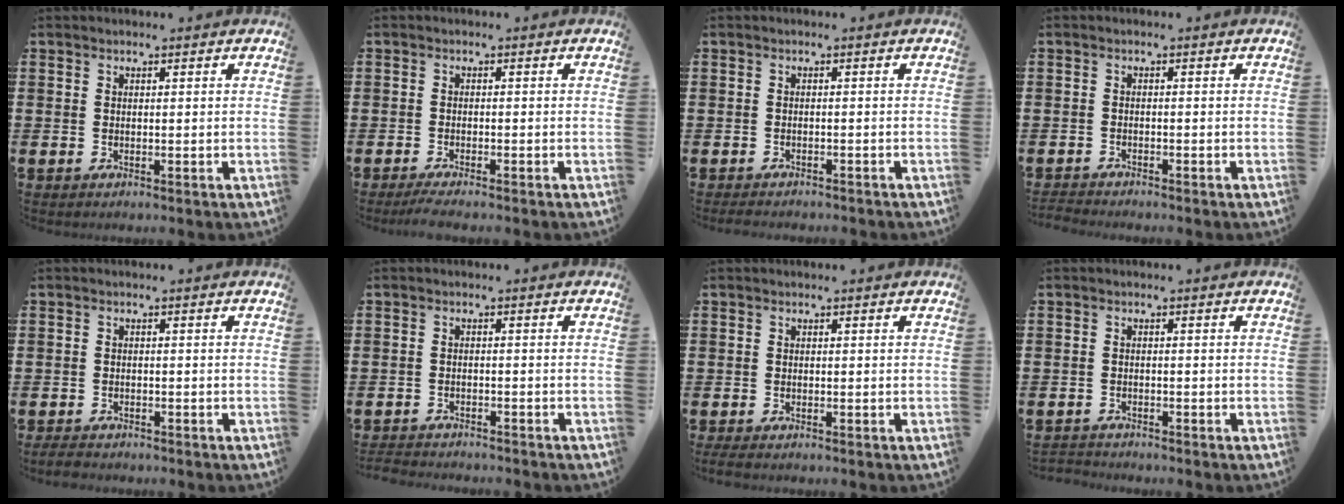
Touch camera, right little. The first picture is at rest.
{"total": 1.4, "force": [-1.1, 0.0, 0.9], "torque": [-0.014, 0.001, -0.021]}
{"total": 1.1, "force": [-1.1, 0.1, 0.2], "torque": [-0.006, 0.001, -0.023]}
{"total": 1.2, "force": [-1.2, 0.0, 0.1], "torque": [-0.004, 0.001, -0.025]}
{"total": 1.2, "force": [-1.1, 0.3, 0.3], "torque": [-0.009, 0.003, -0.024]}
{"total": 2.0, "force": [-2.0, 0.1, 0.0], "torque": [-0.003, 0.001, -0.043]}
{"total": 0.7, "force": [-0.5, 0.2, 0.5], "torque": [-0.009, -0.002, -0.010]}
{"total": 1.1, "force": [-1.1, 0.1, -0.2], "torque": [0.000, 0.002, -0.023]}